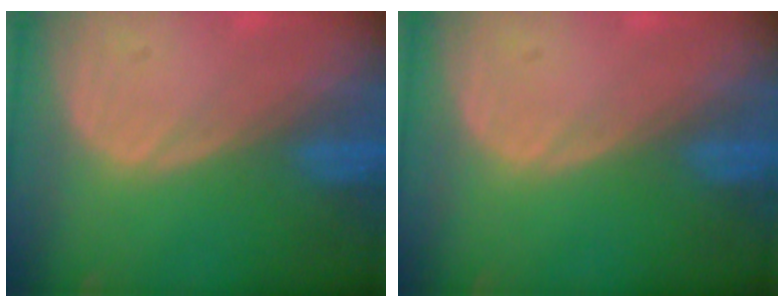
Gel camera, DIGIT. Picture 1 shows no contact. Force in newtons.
{"total": 0.0}